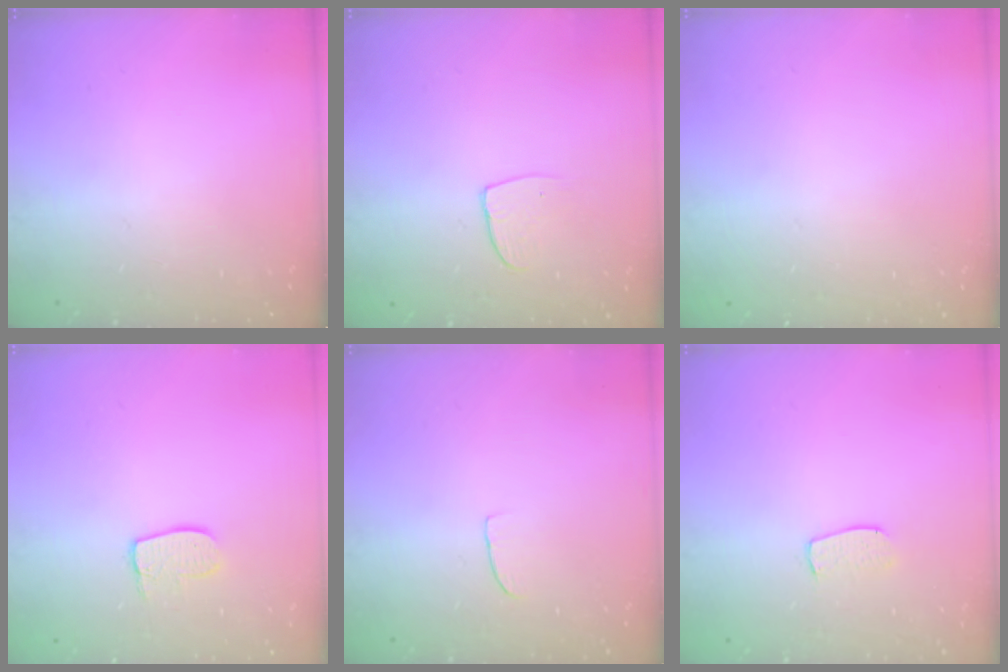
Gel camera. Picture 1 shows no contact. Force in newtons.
{"total": 4.3, "press": 4.3, "slide": 0.3}
{"total": 0.0}
{"total": 7.6, "press": 7.6, "slide": 0.2}
{"total": 2.6, "press": 2.6, "slide": 0.2}
{"total": 6.1, "press": 6.1, "slide": 0.3}